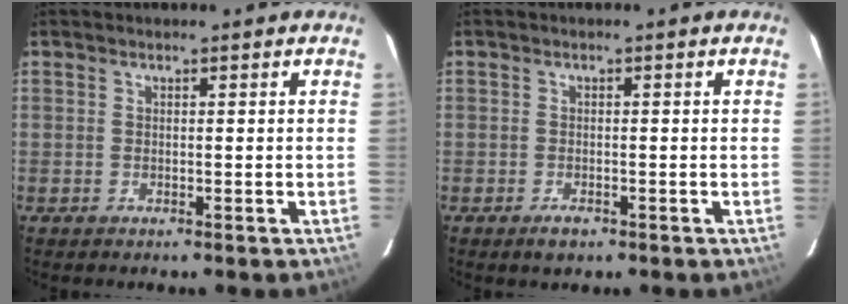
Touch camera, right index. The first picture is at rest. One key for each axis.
{"total": 1.9, "fx": -1.2, "fy": 1.0, "fz": 1.1, "tx": -0.020, "ty": -0.001, "tz": -0.015}